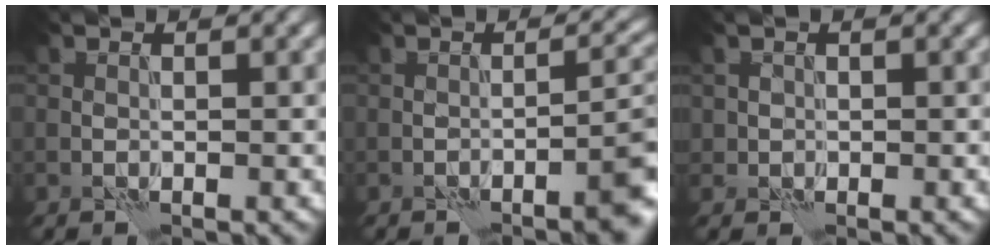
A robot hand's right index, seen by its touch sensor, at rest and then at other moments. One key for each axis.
{"total": 4.7, "fx": -2.5, "fy": 0.8, "fz": 4.0, "tx": -0.044, "ty": 0.016, "tz": -0.039}
{"total": 0.9, "fx": 0.2, "fy": 0.9, "fz": 0.0, "tx": 0.007, "ty": -0.001, "tz": 0.001}